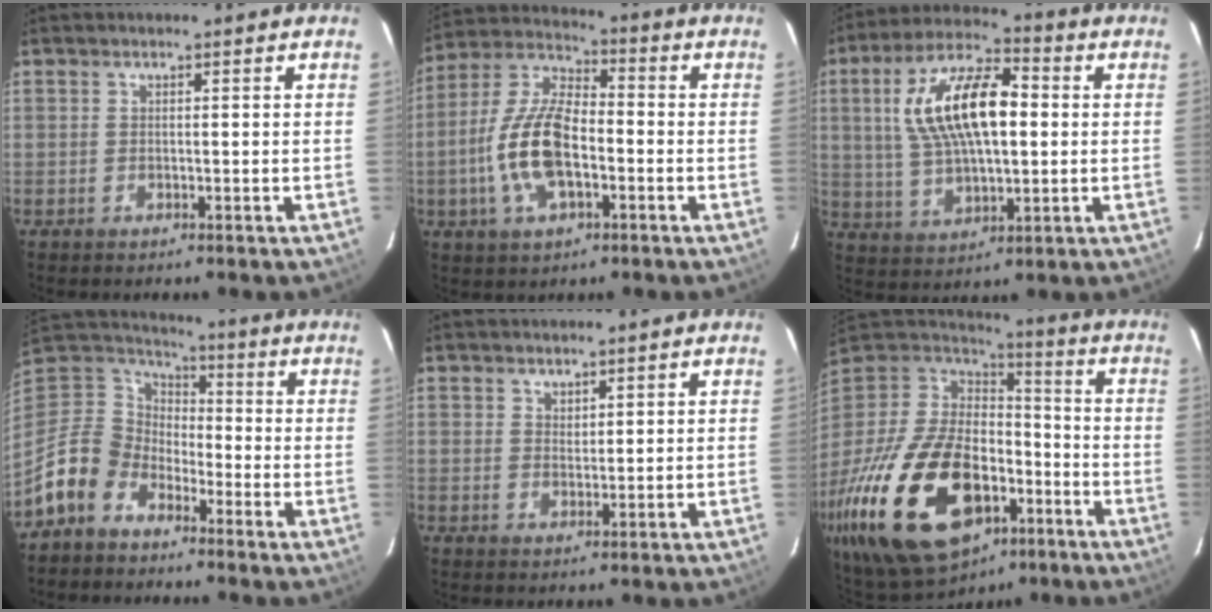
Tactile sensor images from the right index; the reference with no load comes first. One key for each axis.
{"total": 13.8, "fx": -3.6, "fy": 6.3, "fz": 11.8, "tx": -0.251, "ty": 0.006, "tz": -0.070}
{"total": 17.0, "fx": 2.6, "fy": 7.5, "fz": 15.0, "tx": -0.285, "ty": 0.021, "tz": 0.049}
{"total": 11.4, "fx": -7.7, "fy": 7.5, "fz": 3.8, "tx": -0.100, "ty": 0.026, "tz": -0.160}
{"total": 1.8, "fx": 1.4, "fy": 1.0, "fz": 0.2, "tx": 0.000, "ty": 0.002, "tz": 0.025}
{"total": 34.1, "fx": -15.2, "fy": 19.9, "fz": 23.2, "tx": -0.493, "ty": -0.024, "tz": -0.234}